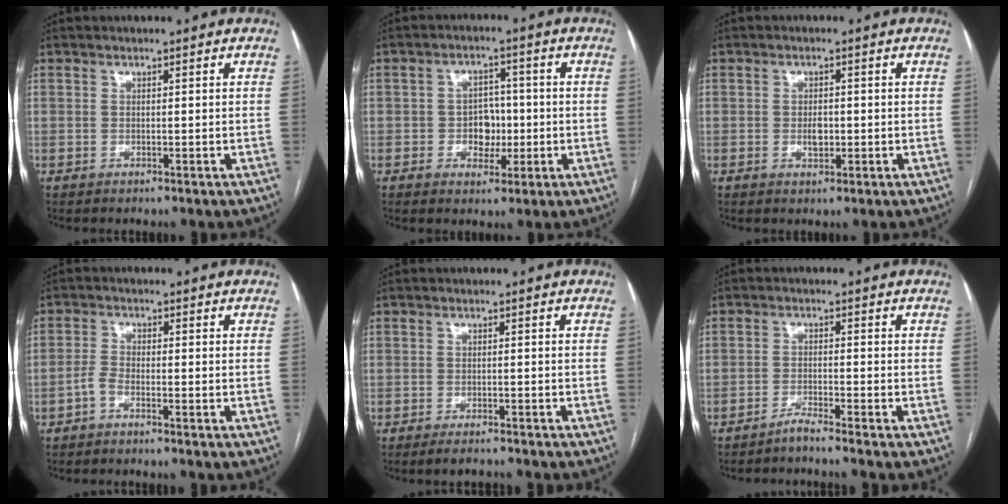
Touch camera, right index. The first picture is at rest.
{"total": 5.2, "force": [-0.9, 3.8, 3.3], "torque": [-0.050, 0.013, -0.011]}
{"total": 2.3, "force": [-0.4, 1.3, 1.9], "torque": [-0.034, 0.000, -0.003]}
{"total": 1.9, "force": [-1.4, 0.4, 1.3], "torque": [-0.031, 0.003, -0.032]}
{"total": 3.5, "force": [-3.1, 0.5, 1.5], "torque": [-0.023, -0.006, -0.043]}
{"total": 2.6, "force": [-2.2, -1.1, 0.7], "torque": [-0.017, -0.005, -0.045]}